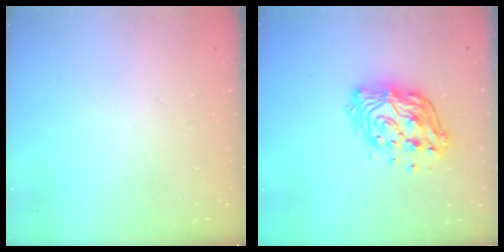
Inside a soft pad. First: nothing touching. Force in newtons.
{"total": 13.4, "press": 13.3, "slide": 1.6}